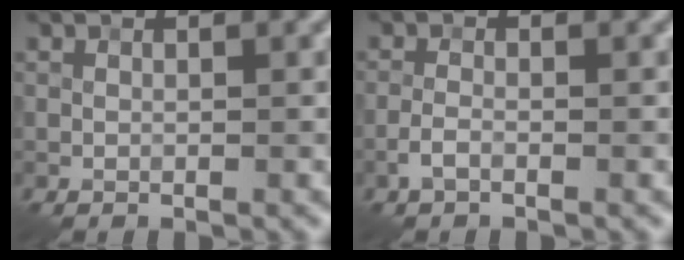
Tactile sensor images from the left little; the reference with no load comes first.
{"total": 1.5, "force": [-0.8, 0.6, 1.0], "torque": [-0.027, 0.003, -0.022]}